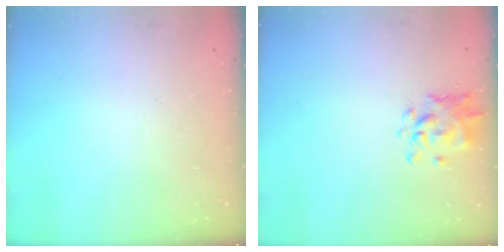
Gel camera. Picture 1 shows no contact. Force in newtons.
{"total": 1.3, "press": 1.2, "slide": 0.4}